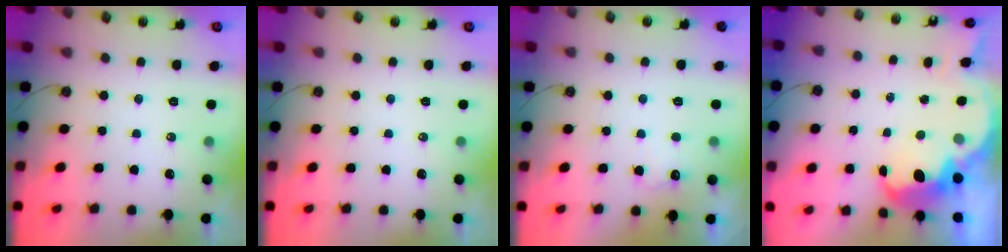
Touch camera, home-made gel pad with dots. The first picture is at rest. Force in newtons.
{"total": 0.0}
{"total": 5.9, "press": 5.8, "slide": 1.2}
{"total": 8.1, "press": 8.0, "slide": 0.5}